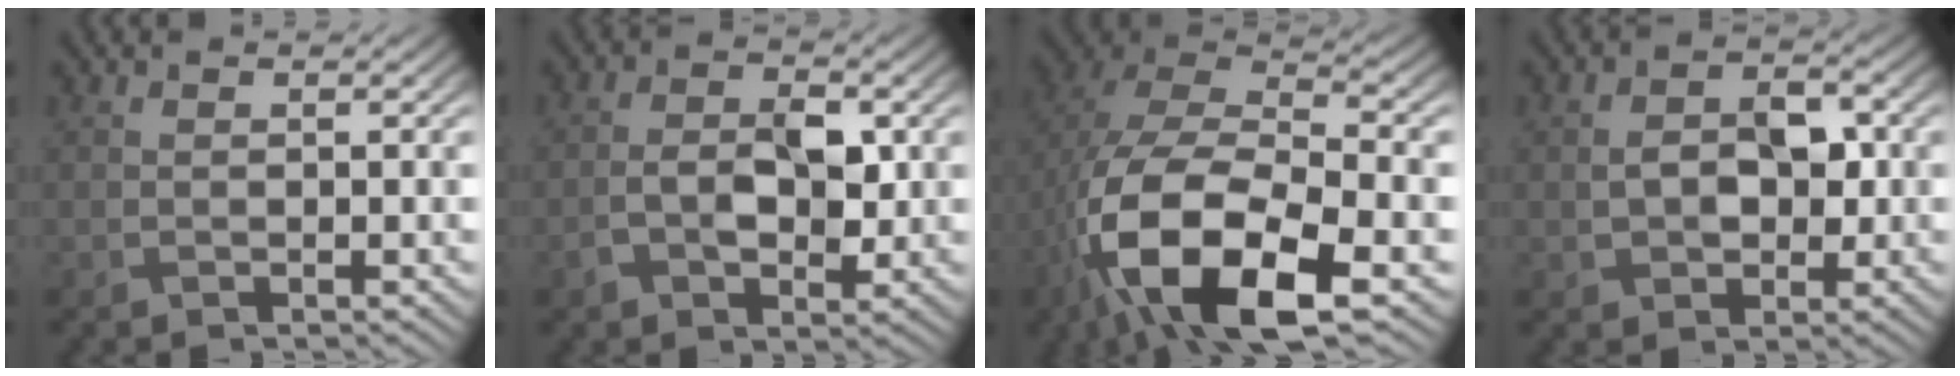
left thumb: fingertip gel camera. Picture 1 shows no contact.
{"total": 5.1, "force": [-0.8, 2.9, 4.1], "torque": [-0.080, 0.000, -0.016]}
{"total": 16.6, "force": [-6.2, 7.9, 13.2], "torque": [-0.284, -0.033, -0.113]}
{"total": 5.2, "force": [-0.1, 3.5, 3.8], "torque": [-0.073, -0.001, 0.000]}